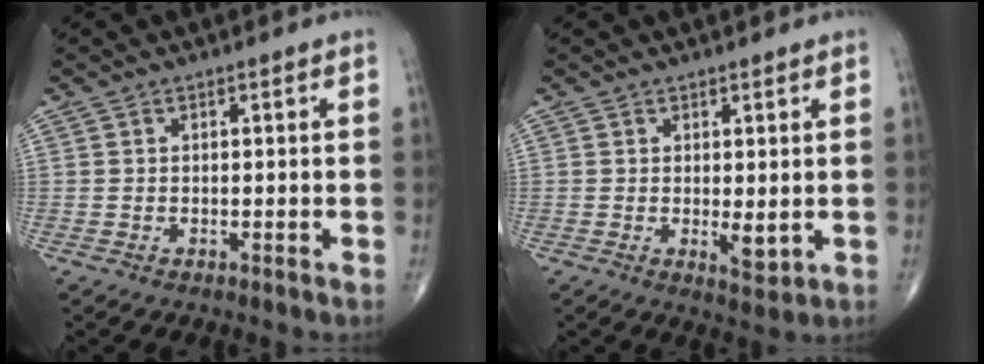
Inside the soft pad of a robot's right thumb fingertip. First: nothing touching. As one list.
[{"total": 3.1, "force": [0.0, 1.1, 2.9], "torque": [-0.041, -0.011, 0.006]}]